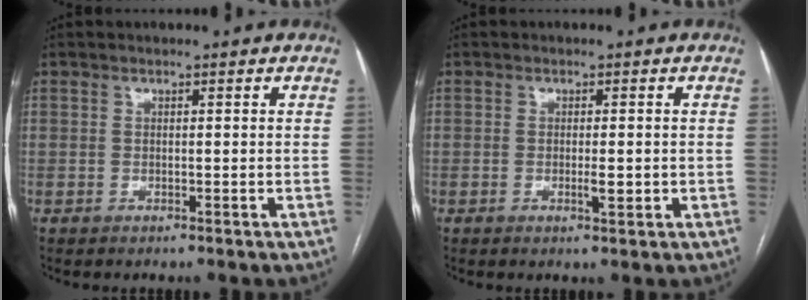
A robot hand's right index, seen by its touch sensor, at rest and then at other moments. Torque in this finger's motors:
{"motor_torque": [0.31, 0.44, 0.02, 0.02]}